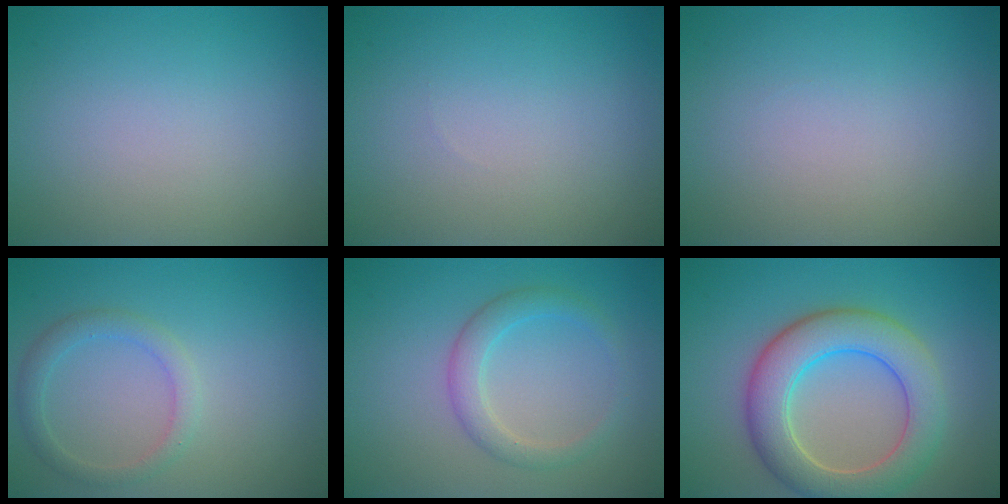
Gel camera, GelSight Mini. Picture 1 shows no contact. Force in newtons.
{"total": 0.0}
{"total": 0.0}
{"total": 2.1, "press": 2.1, "slide": 0.1}
{"total": 2.5, "press": 2.5, "slide": 0.1}
{"total": 7.1, "press": 7.1, "slide": 0.6}